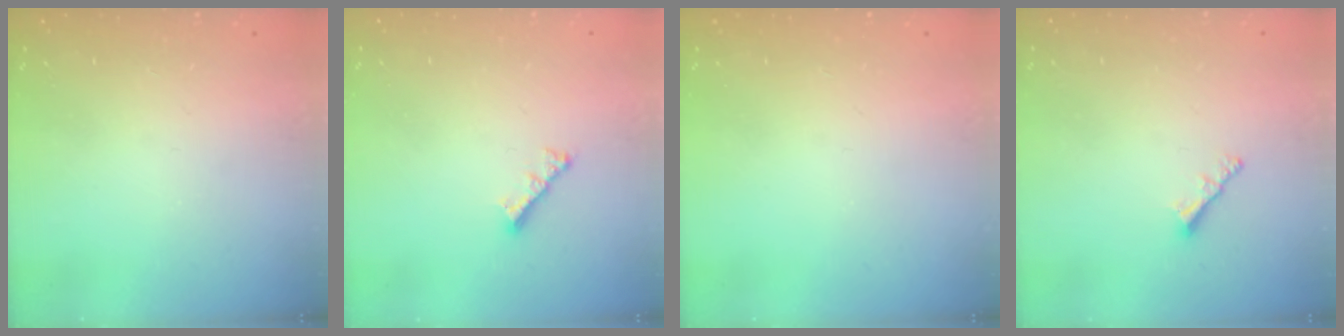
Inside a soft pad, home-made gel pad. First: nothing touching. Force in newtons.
{"total": 3.0, "press": 3.0, "slide": 0.6}
{"total": 0.0}
{"total": 2.1, "press": 2.0, "slide": 0.5}